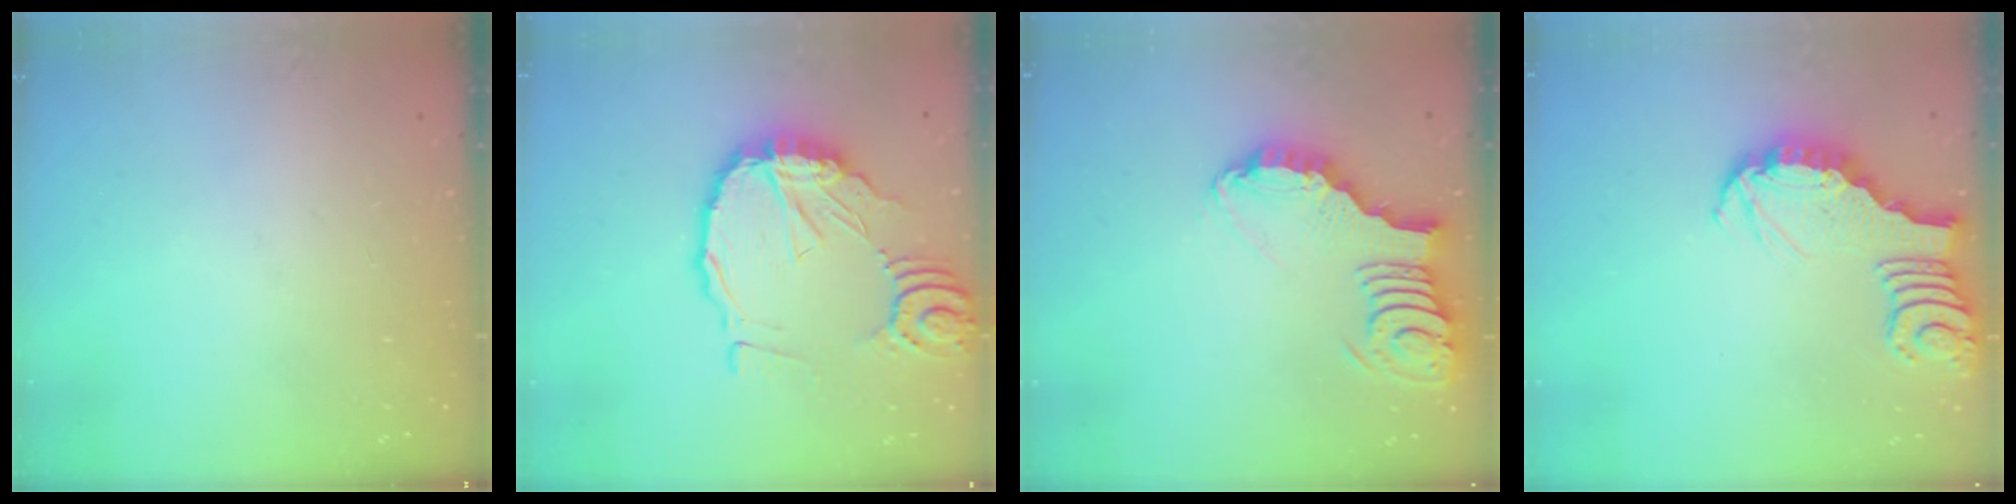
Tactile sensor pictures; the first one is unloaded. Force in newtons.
{"total": 14.7, "press": 14.6, "slide": 1.6}
{"total": 4.5, "press": 4.5, "slide": 0.7}
{"total": 3.3, "press": 3.3, "slide": 0.3}